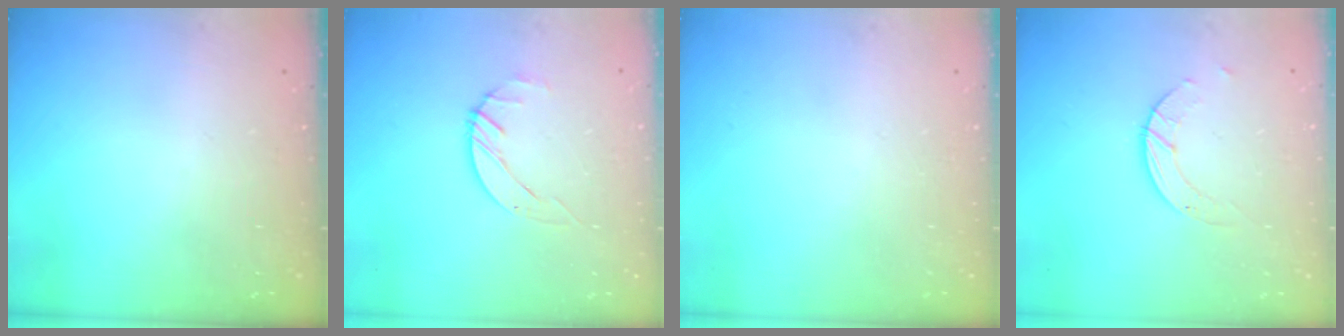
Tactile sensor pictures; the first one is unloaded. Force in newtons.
{"total": 1.4, "press": 1.4, "slide": 0.2}
{"total": 0.0}
{"total": 2.8, "press": 2.8, "slide": 0.3}